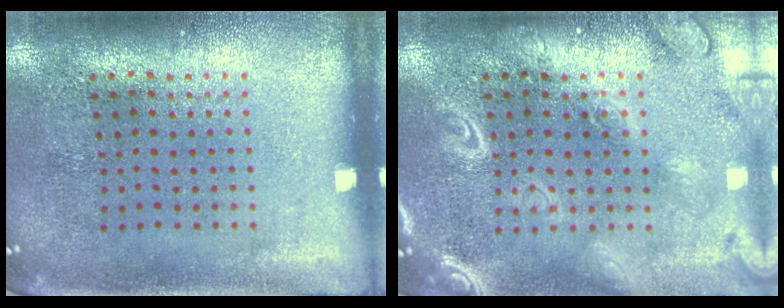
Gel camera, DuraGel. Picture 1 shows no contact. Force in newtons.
{"total": 3.9, "press": 3.8, "slide": 0.5}